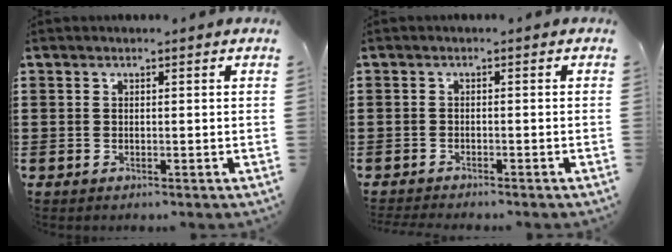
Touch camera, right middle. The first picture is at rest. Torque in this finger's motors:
{"motor_torque": [0.33, 0.02, 0.15, 0.02]}